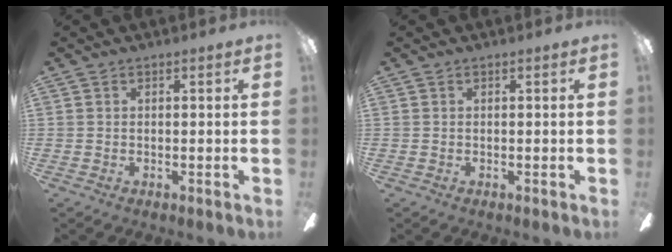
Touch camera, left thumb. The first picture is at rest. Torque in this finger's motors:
{"motor_torque": [0.00, 0.00, 0.06, -0.06, 0.00]}